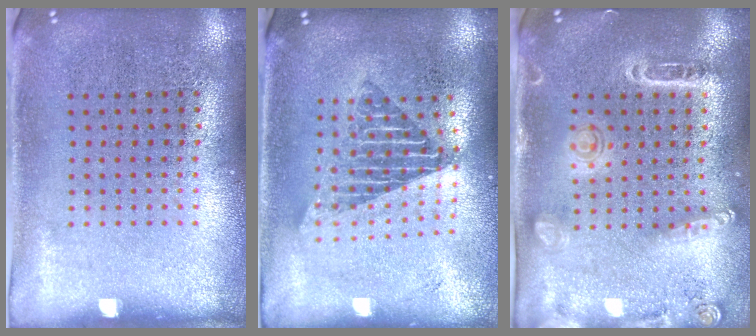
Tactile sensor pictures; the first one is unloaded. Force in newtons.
{"total": 1.7, "press": 1.4, "slide": 1.0}
{"total": 1.6, "press": 1.5, "slide": 0.4}